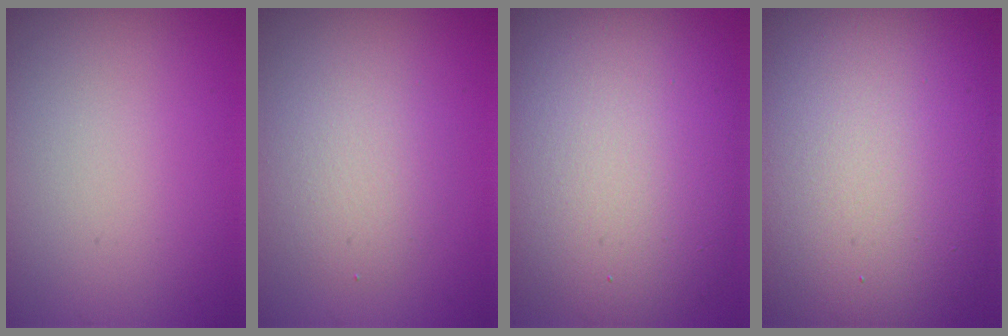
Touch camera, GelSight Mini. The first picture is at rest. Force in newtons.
{"total": 2.9, "press": 2.9, "slide": 0.3}
{"total": 13.1, "press": 13.1, "slide": 1.0}
{"total": 16.4, "press": 16.3, "slide": 1.4}